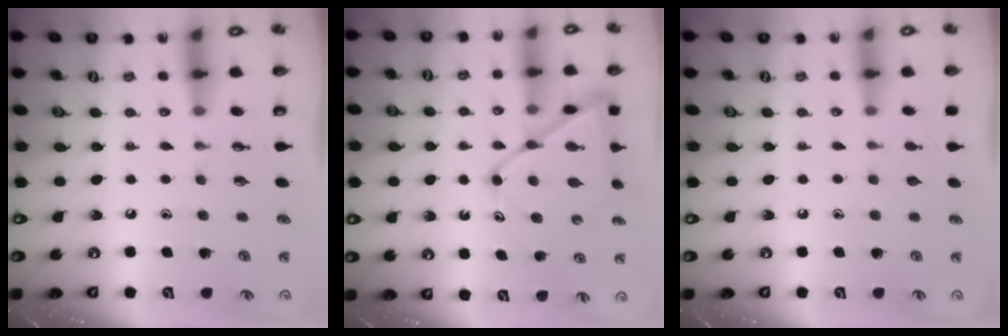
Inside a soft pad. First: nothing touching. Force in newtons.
{"total": 14.1, "press": 14.1, "slide": 1.1}
{"total": 0.0}